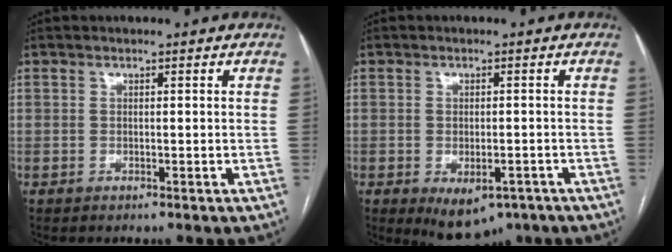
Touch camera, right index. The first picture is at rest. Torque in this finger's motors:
{"motor_torque": [0.96, -0.42, 0.35, 0.06]}